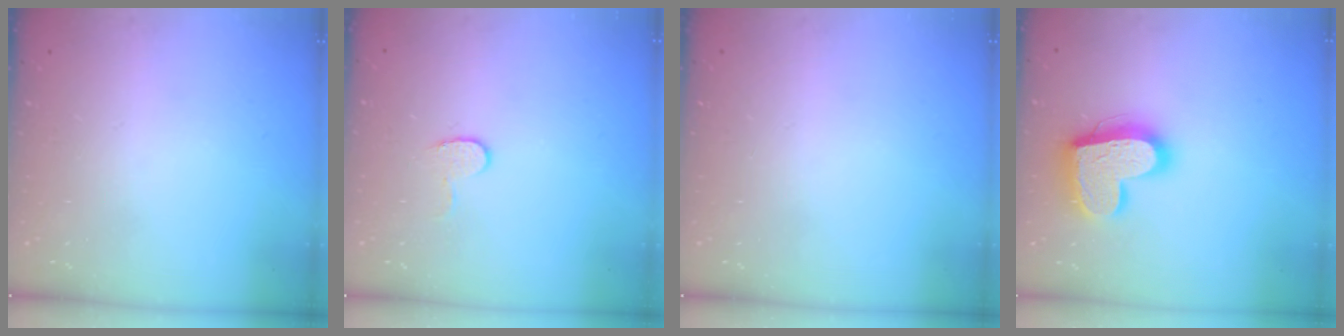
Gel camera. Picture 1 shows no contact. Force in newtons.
{"total": 6.2, "press": 6.1, "slide": 0.6}
{"total": 0.0}
{"total": 18.3, "press": 18.2, "slide": 1.7}